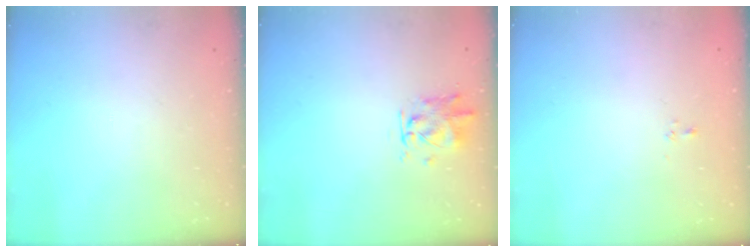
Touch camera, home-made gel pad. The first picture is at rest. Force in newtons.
{"total": 3.9, "press": 3.9, "slide": 0.2}
{"total": 1.6, "press": 1.4, "slide": 0.8}